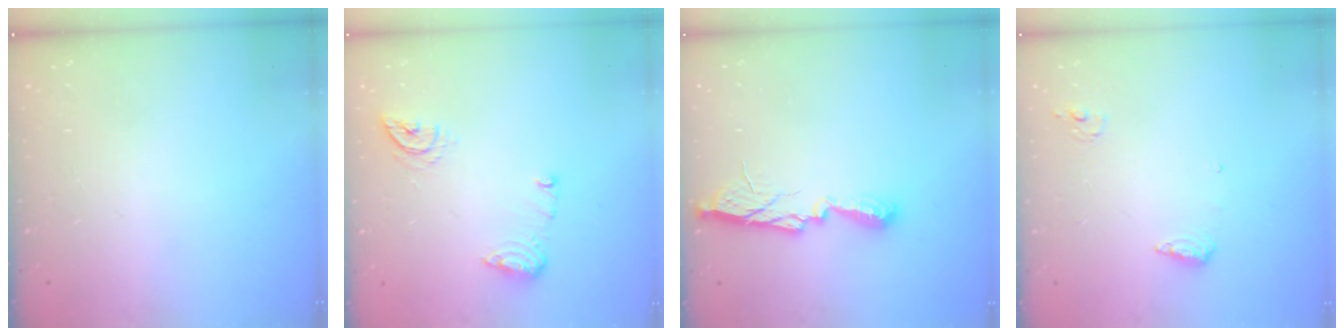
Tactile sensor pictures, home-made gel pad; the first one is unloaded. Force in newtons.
{"total": 8.9, "press": 8.9, "slide": 0.5}
{"total": 9.9, "press": 9.9, "slide": 0.3}
{"total": 6.3, "press": 6.1, "slide": 1.6}